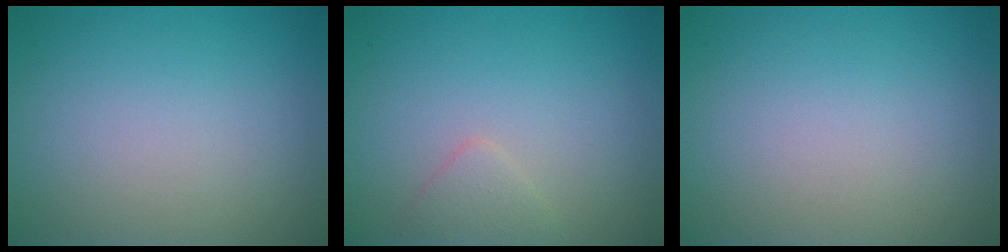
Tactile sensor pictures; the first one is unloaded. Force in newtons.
{"total": 1.4, "press": 1.4, "slide": 0.1}
{"total": 0.0}